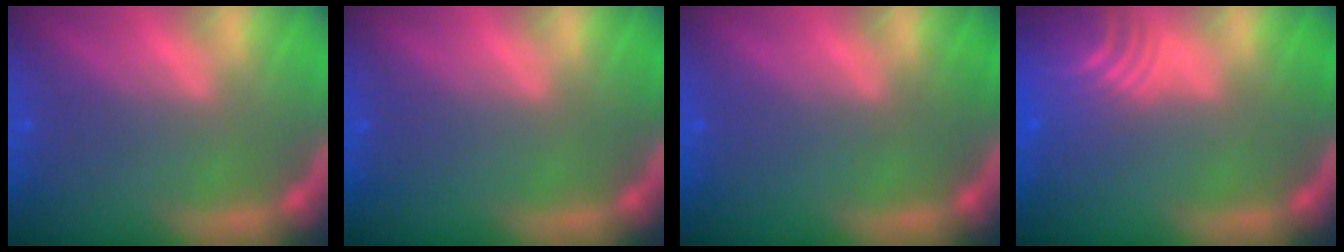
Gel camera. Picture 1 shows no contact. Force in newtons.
{"total": 0.0}
{"total": 0.0}
{"total": 9.1}